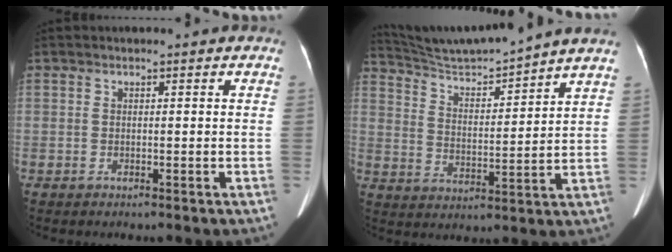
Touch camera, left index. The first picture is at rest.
{"total": 14.3, "force": [13.4, -1.8, 4.7], "torque": [-0.092, -0.007, 0.218]}